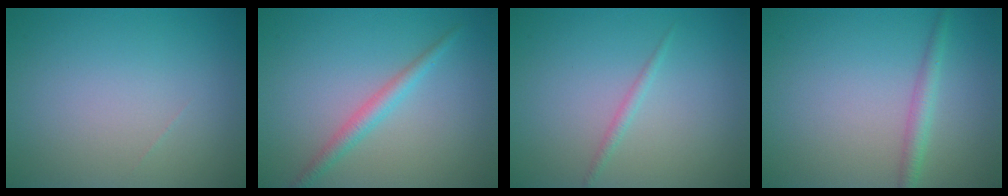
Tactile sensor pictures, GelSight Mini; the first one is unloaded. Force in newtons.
{"total": 2.1, "press": 2.1, "slide": 0.0}
{"total": 0.9, "press": 0.9, "slide": 0.1}
{"total": 1.9, "press": 1.9, "slide": 0.0}